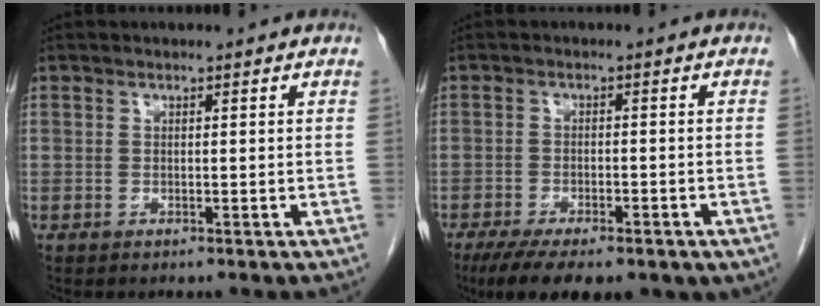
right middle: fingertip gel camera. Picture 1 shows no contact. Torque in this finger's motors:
{"motor_torque": [1.14, -1.00, 0.34, 0.16]}